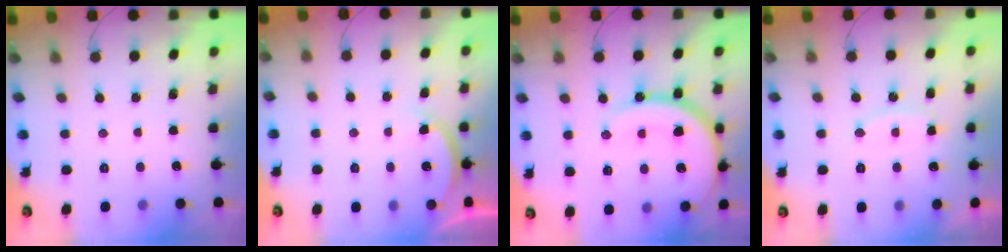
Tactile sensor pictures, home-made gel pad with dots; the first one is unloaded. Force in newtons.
{"total": 4.1, "press": 4.0, "slide": 0.6}
{"total": 17.8, "press": 17.7, "slide": 1.8}
{"total": 8.4, "press": 8.4, "slide": 0.6}